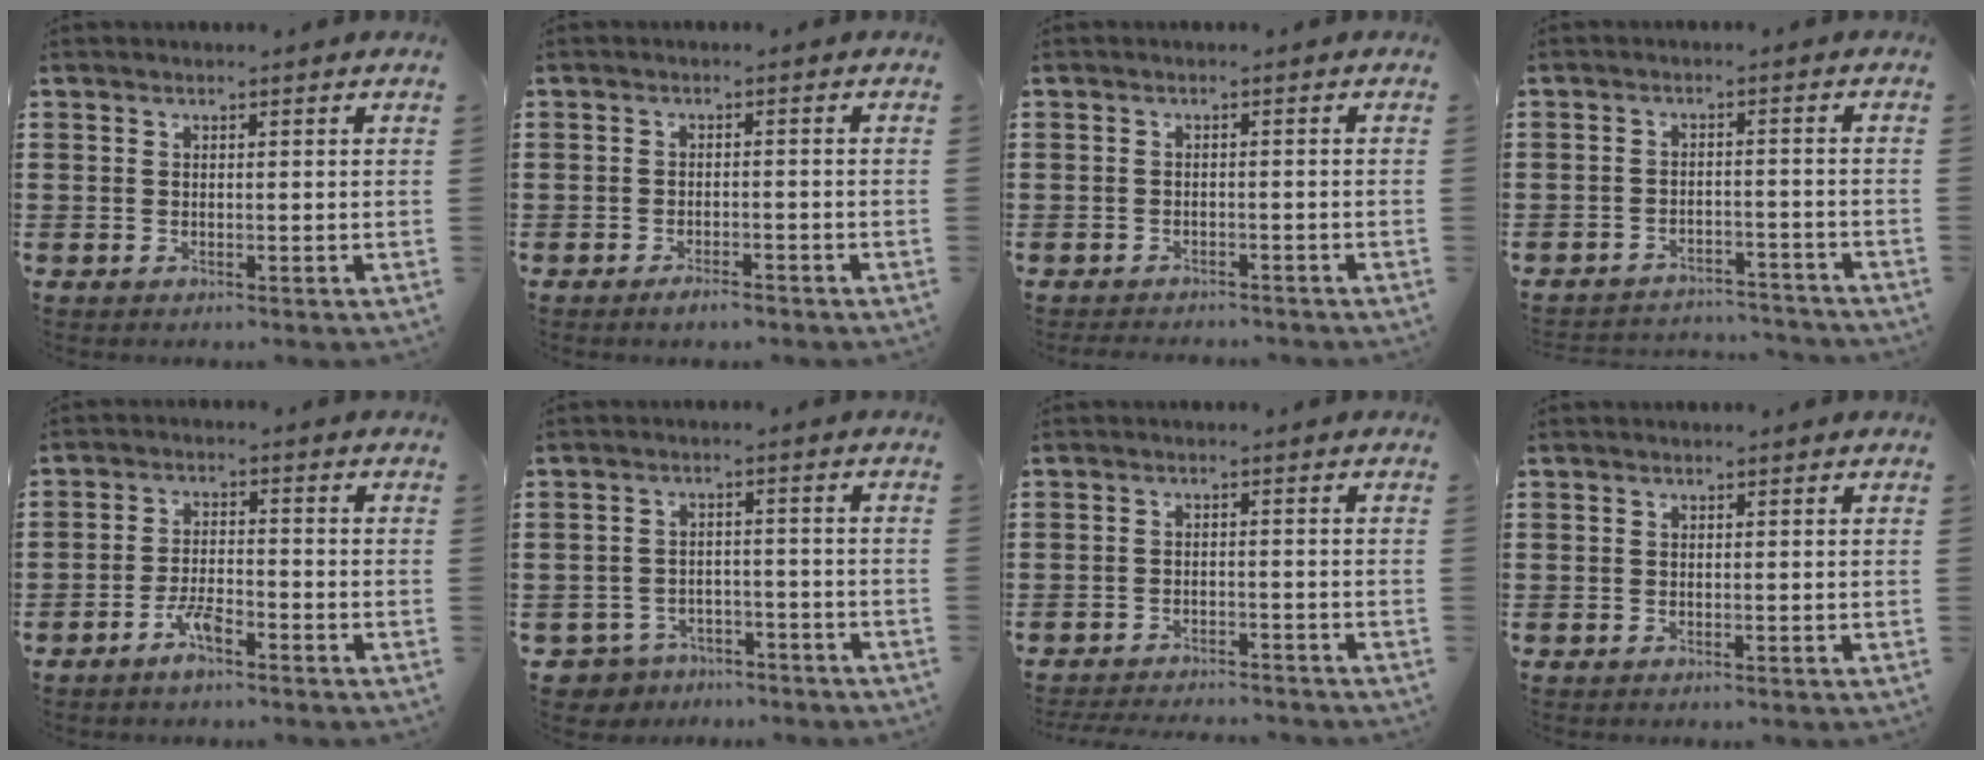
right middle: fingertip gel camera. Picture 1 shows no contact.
{"total": 2.0, "force": [-1.7, 0.4, 0.9], "torque": [-0.018, -0.001, -0.031]}
{"total": 1.6, "force": [-1.6, 0.1, -0.1], "torque": [-0.004, 0.000, -0.035]}
{"total": 3.2, "force": [-3.2, 0.2, 0.0], "torque": [-0.008, -0.001, -0.067]}
{"total": 4.2, "force": [-3.1, 1.0, 2.6], "torque": [-0.058, 0.005, -0.062]}
{"total": 4.3, "force": [-4.1, 1.1, 0.0], "torque": [-0.022, 0.000, -0.091]}
{"total": 2.9, "force": [-2.9, 0.1, 0.1], "torque": [-0.006, -0.001, -0.061]}
{"total": 0.0}